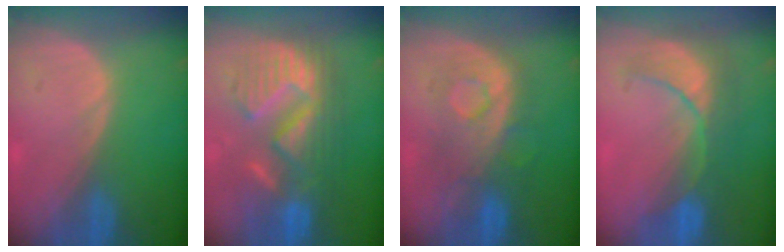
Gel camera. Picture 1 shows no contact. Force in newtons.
{"total": 11.5, "press": 11.4, "slide": 1.0}
{"total": 8.3, "press": 8.3, "slide": 0.9}
{"total": 8.1, "press": 8.1, "slide": 0.9}